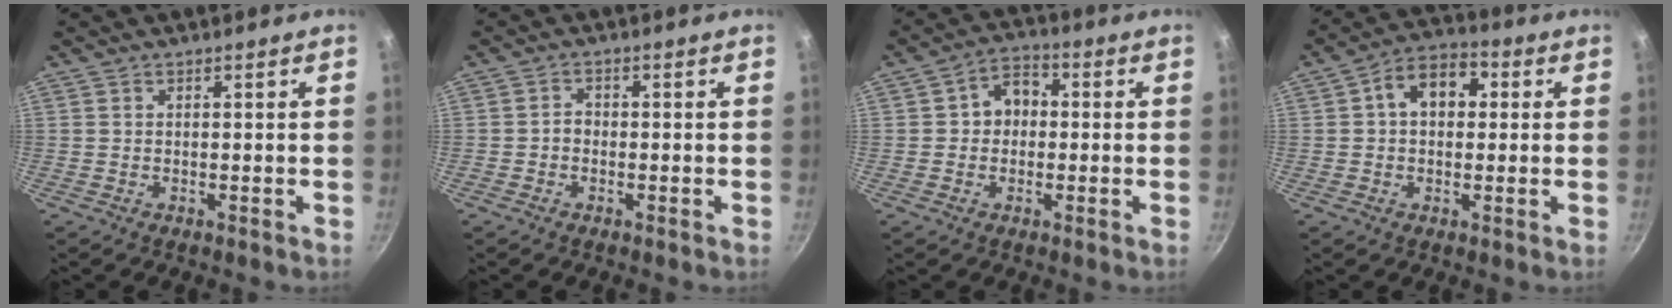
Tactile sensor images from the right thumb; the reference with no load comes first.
{"total": 1.8, "force": [-0.6, 1.5, 0.9], "torque": [-0.009, 0.012, -0.013]}
{"total": 6.3, "force": [0.2, 5.1, 3.7], "torque": [-0.021, 0.015, -0.006]}
{"total": 9.3, "force": [1.6, 6.6, 6.3], "torque": [-0.061, 0.023, 0.011]}